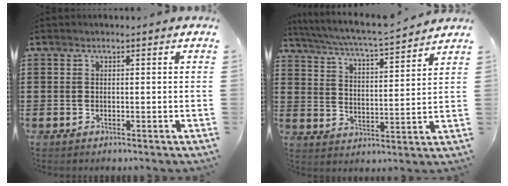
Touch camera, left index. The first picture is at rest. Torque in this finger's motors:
{"motor_torque": [0.12, 0.11, 0.27, 0.08]}